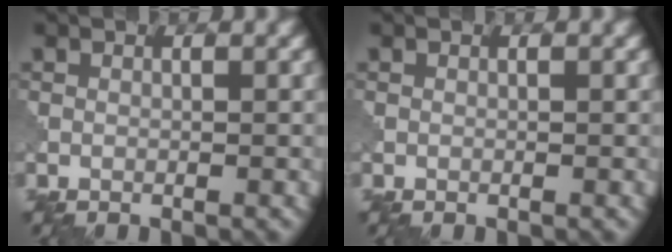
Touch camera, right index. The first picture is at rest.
{"total": 0.0}